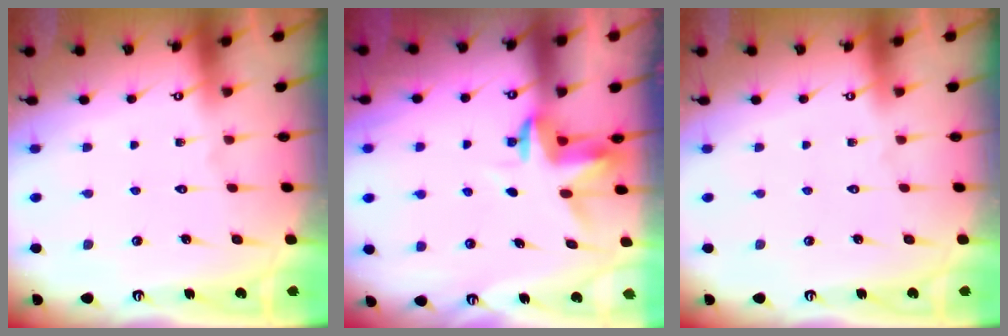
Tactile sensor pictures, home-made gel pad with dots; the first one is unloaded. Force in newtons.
{"total": 3.5, "press": 3.5, "slide": 0.2}
{"total": 0.0}